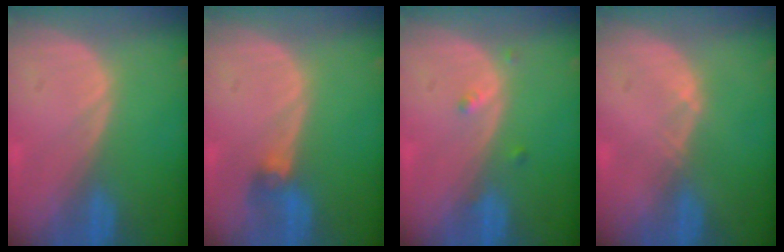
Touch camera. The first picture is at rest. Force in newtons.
{"total": 2.8, "press": 2.6, "slide": 1.0}
{"total": 1.6, "press": 1.3, "slide": 0.8}
{"total": 0.6, "press": 0.5, "slide": 0.3}